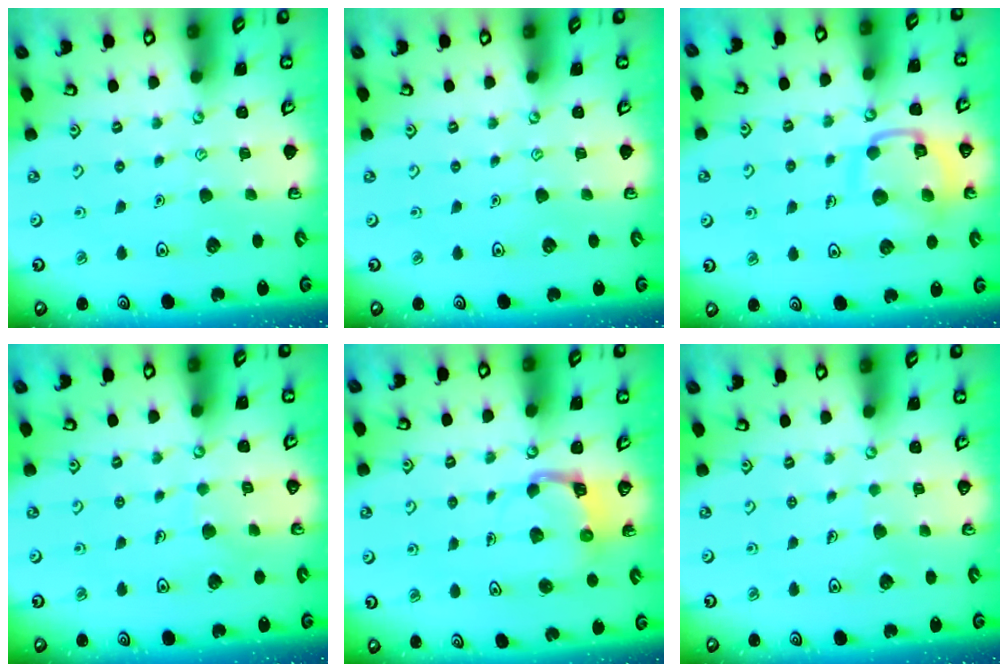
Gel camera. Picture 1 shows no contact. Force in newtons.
{"total": 0.0}
{"total": 12.3, "press": 12.3, "slide": 0.9}
{"total": 5.5, "press": 5.5, "slide": 0.6}
{"total": 4.2, "press": 4.2, "slide": 0.1}
{"total": 2.5, "press": 2.5, "slide": 0.2}